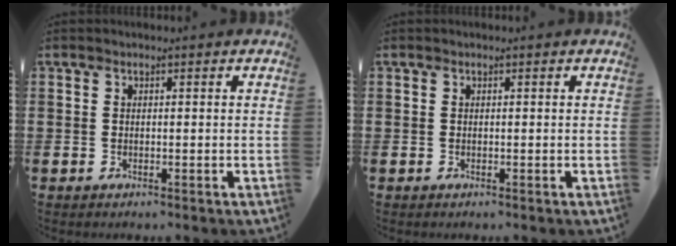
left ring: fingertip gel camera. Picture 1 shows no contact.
{"total": 0.0}